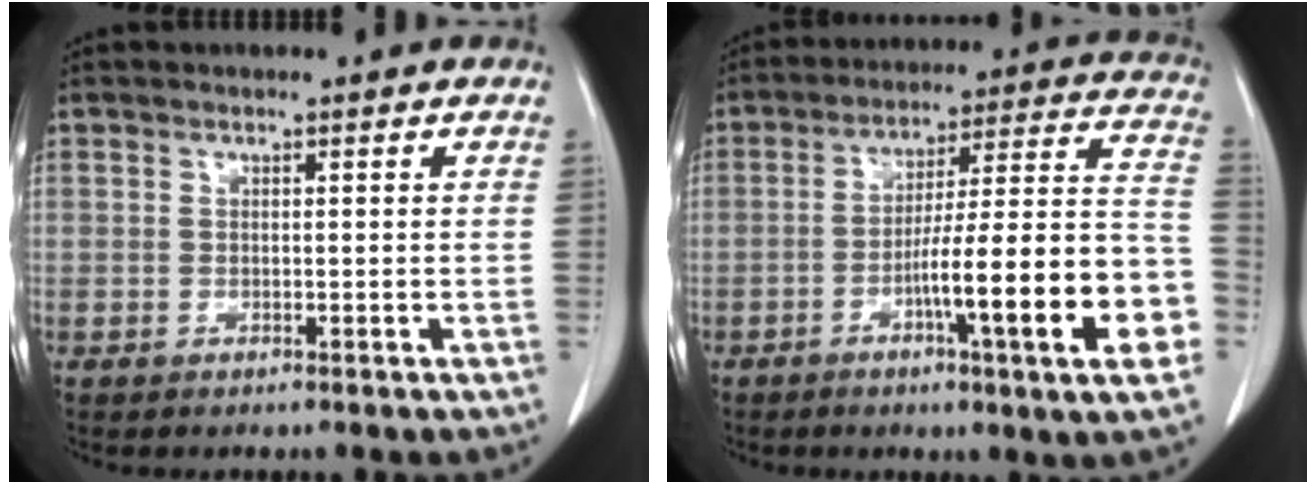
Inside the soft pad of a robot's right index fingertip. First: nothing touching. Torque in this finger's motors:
{"motor_torque": [2.14, 0.00, 1.05, 0.21]}